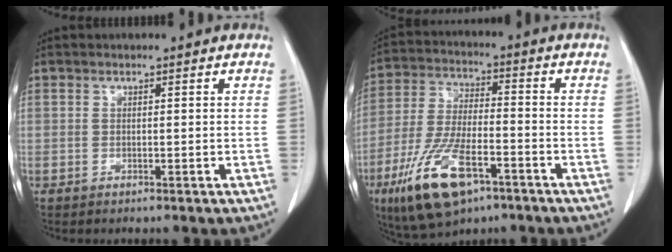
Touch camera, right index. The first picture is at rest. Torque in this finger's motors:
{"motor_torque": [1.59, -0.54, 0.69, 0.21]}